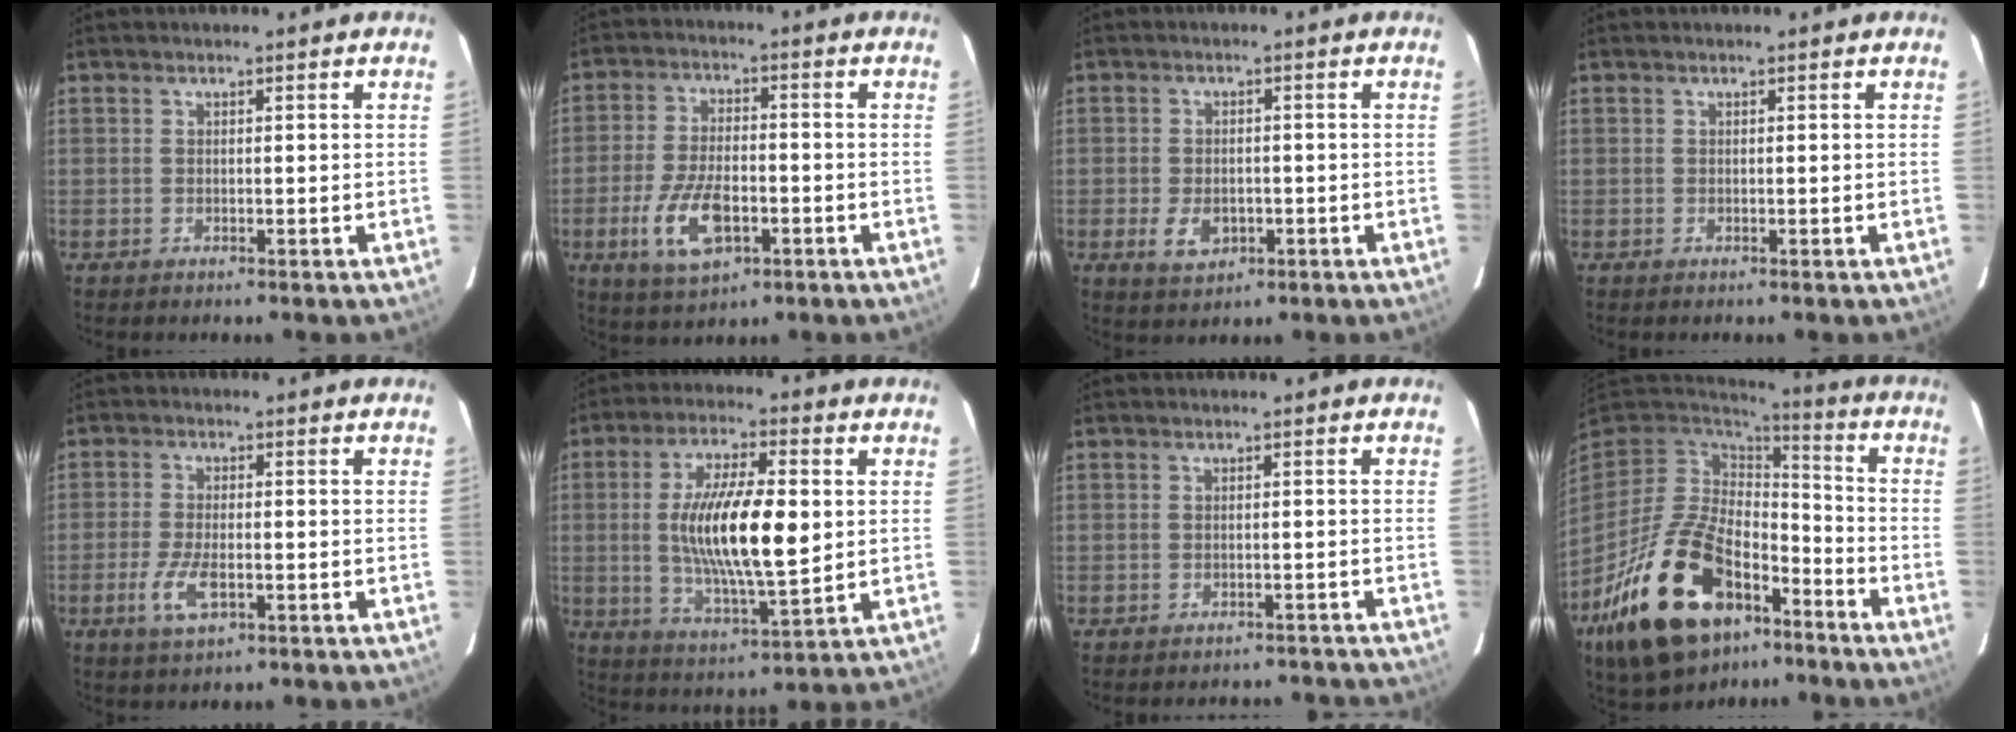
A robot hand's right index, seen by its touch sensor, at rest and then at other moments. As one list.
[{"total": 11.3, "force": [-4.1, 5.3, 9.0], "torque": [-0.193, -0.010, -0.069]}, {"total": 5.2, "force": [-1.7, 3.4, 3.6], "torque": [-0.076, -0.007, -0.021]}, {"total": 0.0}, {"total": 6.4, "force": [-2.4, 2.3, 5.4], "torque": [-0.122, -0.009, -0.045]}, {"total": 16.3, "force": [1.1, 4.9, 15.5], "torque": [-0.286, -0.002, 0.023]}, {"total": 7.1, "force": [-6.6, 2.2, 1.4], "torque": [-0.019, 0.012, -0.070]}, {"total": 25.7, "force": [-14.0, 14.2, 16.2], "torque": [-0.332, -0.012, -0.224]}]